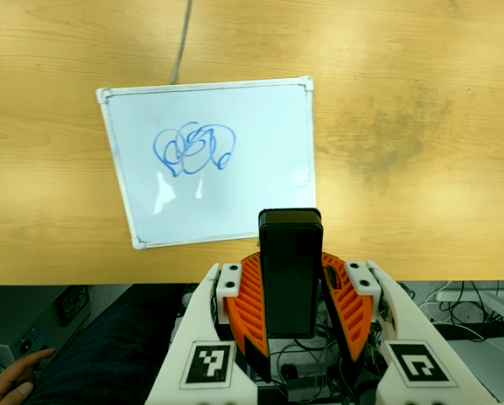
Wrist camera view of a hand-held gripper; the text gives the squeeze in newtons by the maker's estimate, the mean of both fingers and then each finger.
{"total": 5.9, "left": 5.2, "right": 6.7}